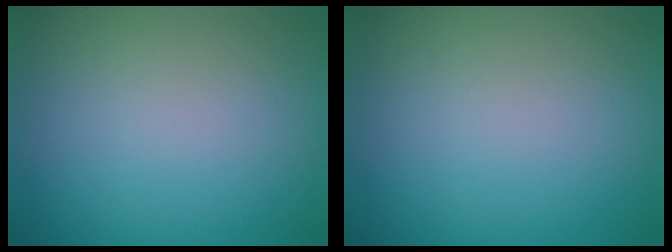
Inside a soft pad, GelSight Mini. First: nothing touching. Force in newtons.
{"total": 0.0}